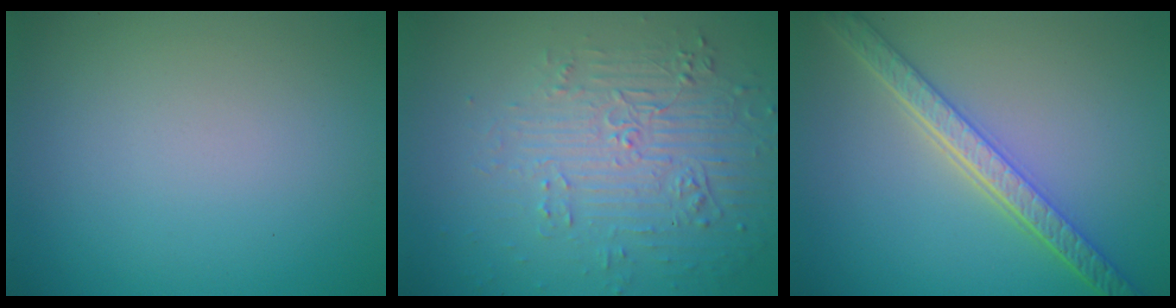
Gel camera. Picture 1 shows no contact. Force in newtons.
{"total": 5.4, "press": 3.5, "slide": 4.1}
{"total": 5.0, "press": 4.2, "slide": 2.6}